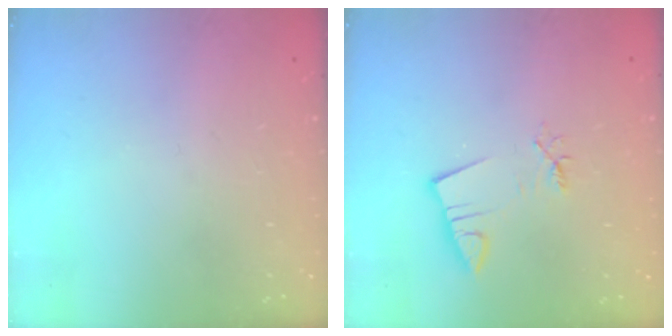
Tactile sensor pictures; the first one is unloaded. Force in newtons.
{"total": 2.8, "press": 2.8, "slide": 0.4}